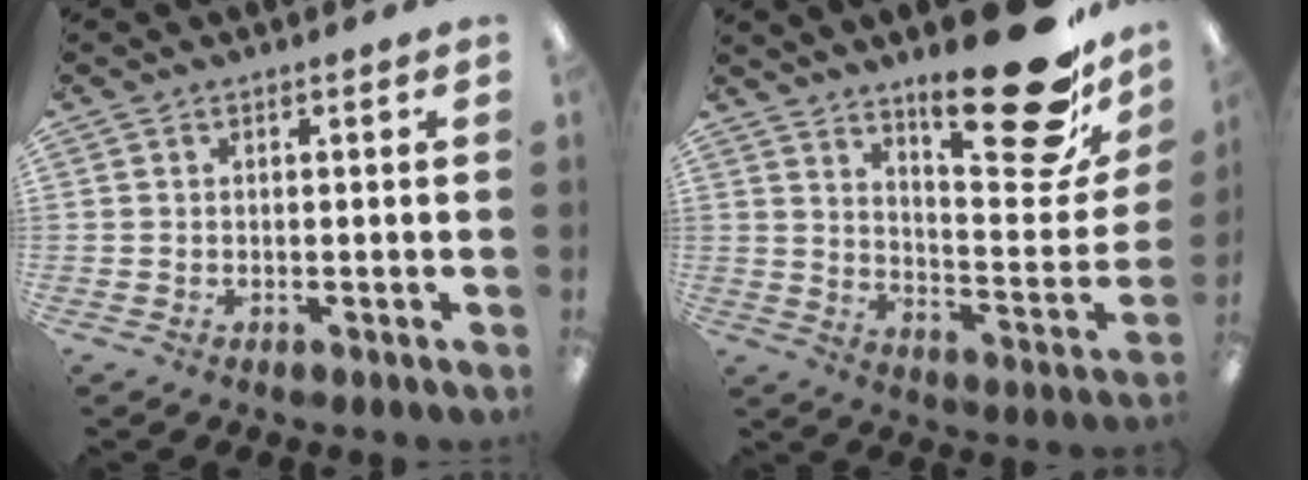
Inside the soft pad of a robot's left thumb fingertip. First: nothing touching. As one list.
[{"total": 24.8, "force": [17.3, 7.0, 16.2], "torque": [-0.210, -0.129, 0.276]}]